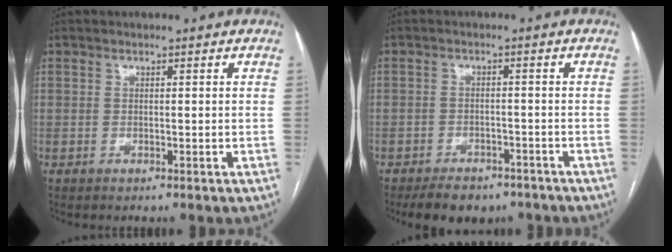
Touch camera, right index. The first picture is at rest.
{"total": 8.0, "force": [-6.3, 3.8, 3.1], "torque": [-0.040, 0.001, -0.087]}